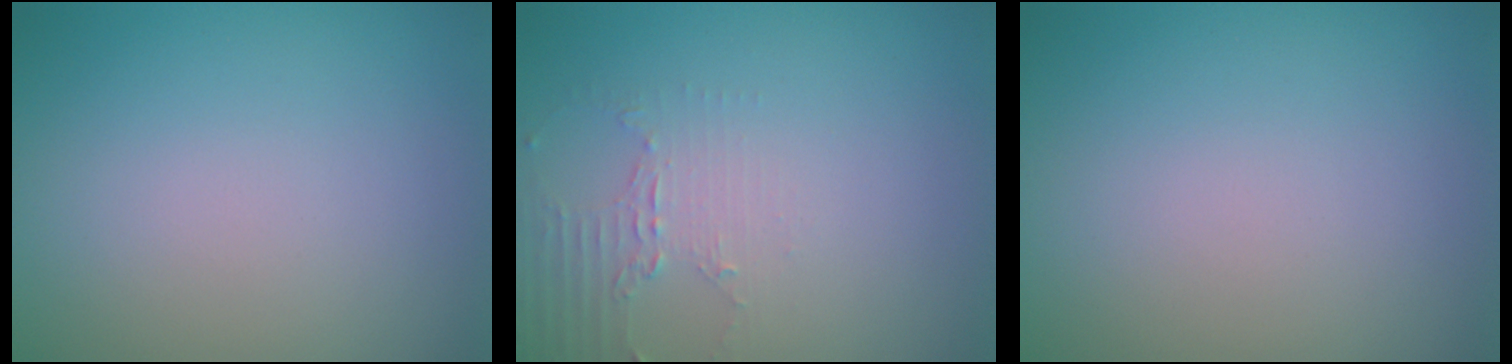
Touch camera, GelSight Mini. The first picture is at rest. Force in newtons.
{"total": 2.1, "press": 1.5, "slide": 1.5}
{"total": 0.0}